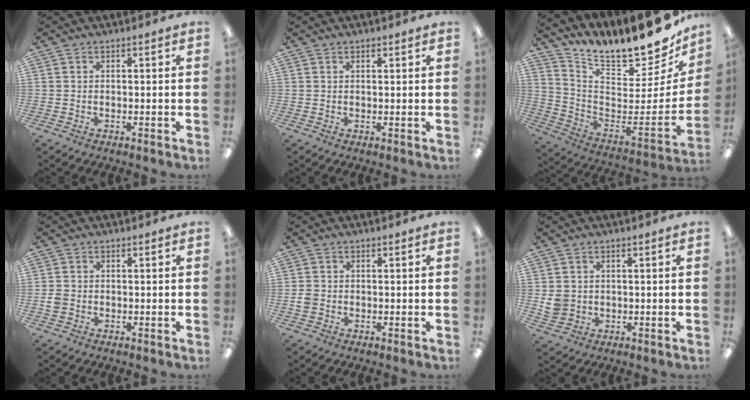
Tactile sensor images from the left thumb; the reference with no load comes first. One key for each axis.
{"total": 0.7, "fx": 0.6, "fy": 0.3, "fz": 0.2, "tx": -0.004, "ty": 0.000, "tz": 0.012}
{"total": 15.2, "fx": 13.3, "fy": 3.9, "fz": 6.4, "tx": -0.077, "ty": -0.132, "tz": 0.213}
{"total": 2.0, "fx": -0.4, "fy": 1.8, "fz": 0.9, "tx": -0.015, "ty": 0.004, "tz": -0.009}
{"total": 1.9, "fx": -0.4, "fy": 1.7, "fz": 0.8, "tx": -0.013, "ty": 0.004, "tz": -0.008}
{"total": 3.8, "fx": 0.6, "fy": 3.6, "fz": 1.1, "tx": -0.017, "ty": 0.004, "tz": 0.014}